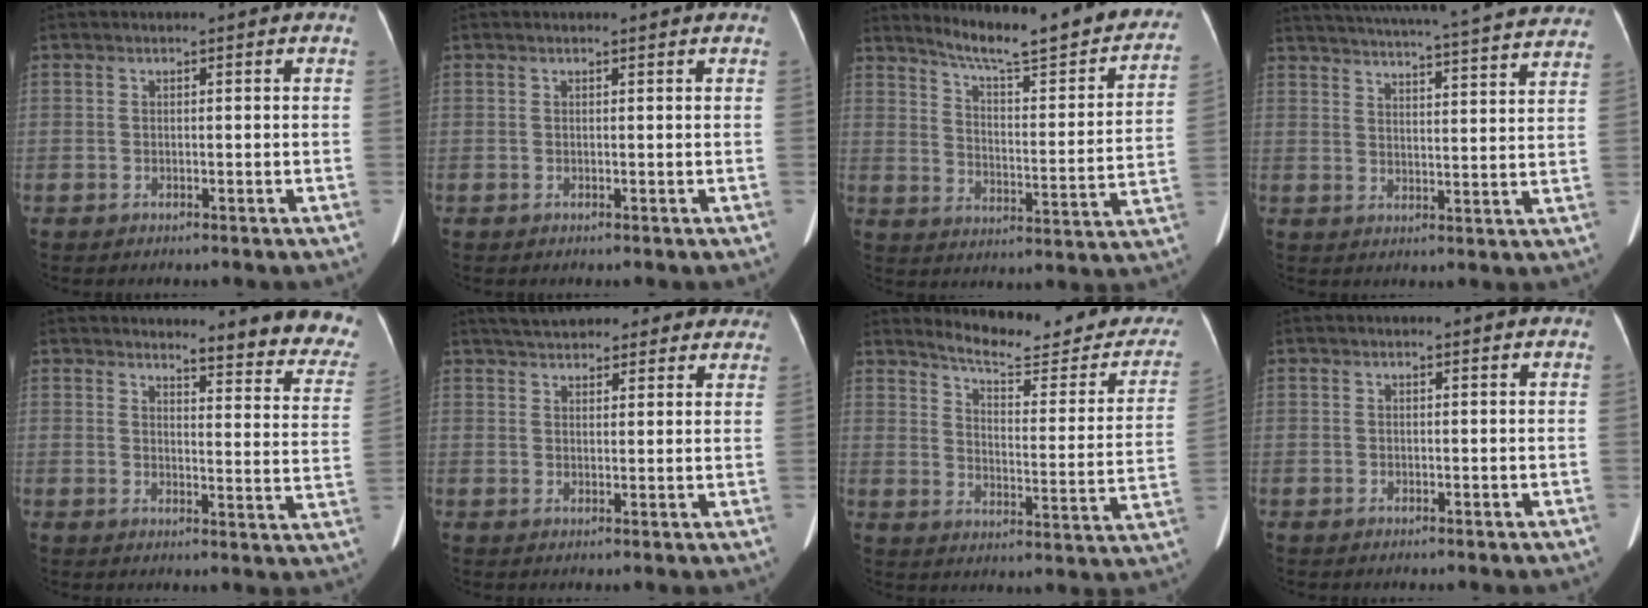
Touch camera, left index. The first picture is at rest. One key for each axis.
{"total": 0.7, "fx": 0.7, "fy": 0.1, "fz": 0.1, "tx": -0.012, "ty": 0.006, "tz": 0.008}
{"total": 22.8, "fx": 19.9, "fy": 2.3, "fz": 11.0, "tx": -0.156, "ty": -0.062, "tz": 0.256}
{"total": 30.3, "fx": 27.9, "fy": 3.2, "fz": 11.3, "tx": -0.196, "ty": -0.041, "tz": 0.343}
{"total": 14.4, "fx": 13.8, "fy": 2.0, "fz": 3.3, "tx": -0.003, "ty": -0.088, "tz": 0.126}
{"total": 18.6, "fx": 16.3, "fy": 6.0, "fz": 6.6, "tx": -0.100, "ty": 0.036, "tz": 0.210}
{"total": 19.0, "fx": 17.8, "fy": 3.5, "fz": 6.0, "tx": -0.070, "ty": -0.071, "tz": 0.212}
{"total": 0.9, "fx": 0.9, "fy": 0.2, "fz": 0.0, "tx": -0.016, "ty": 0.007, "tz": 0.009}